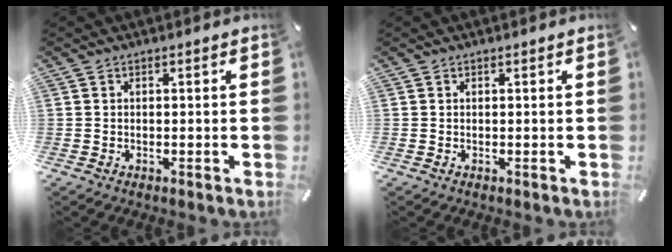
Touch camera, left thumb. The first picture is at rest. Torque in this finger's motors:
{"motor_torque": [0.00, 0.00, 0.00, 0.00, 0.00]}